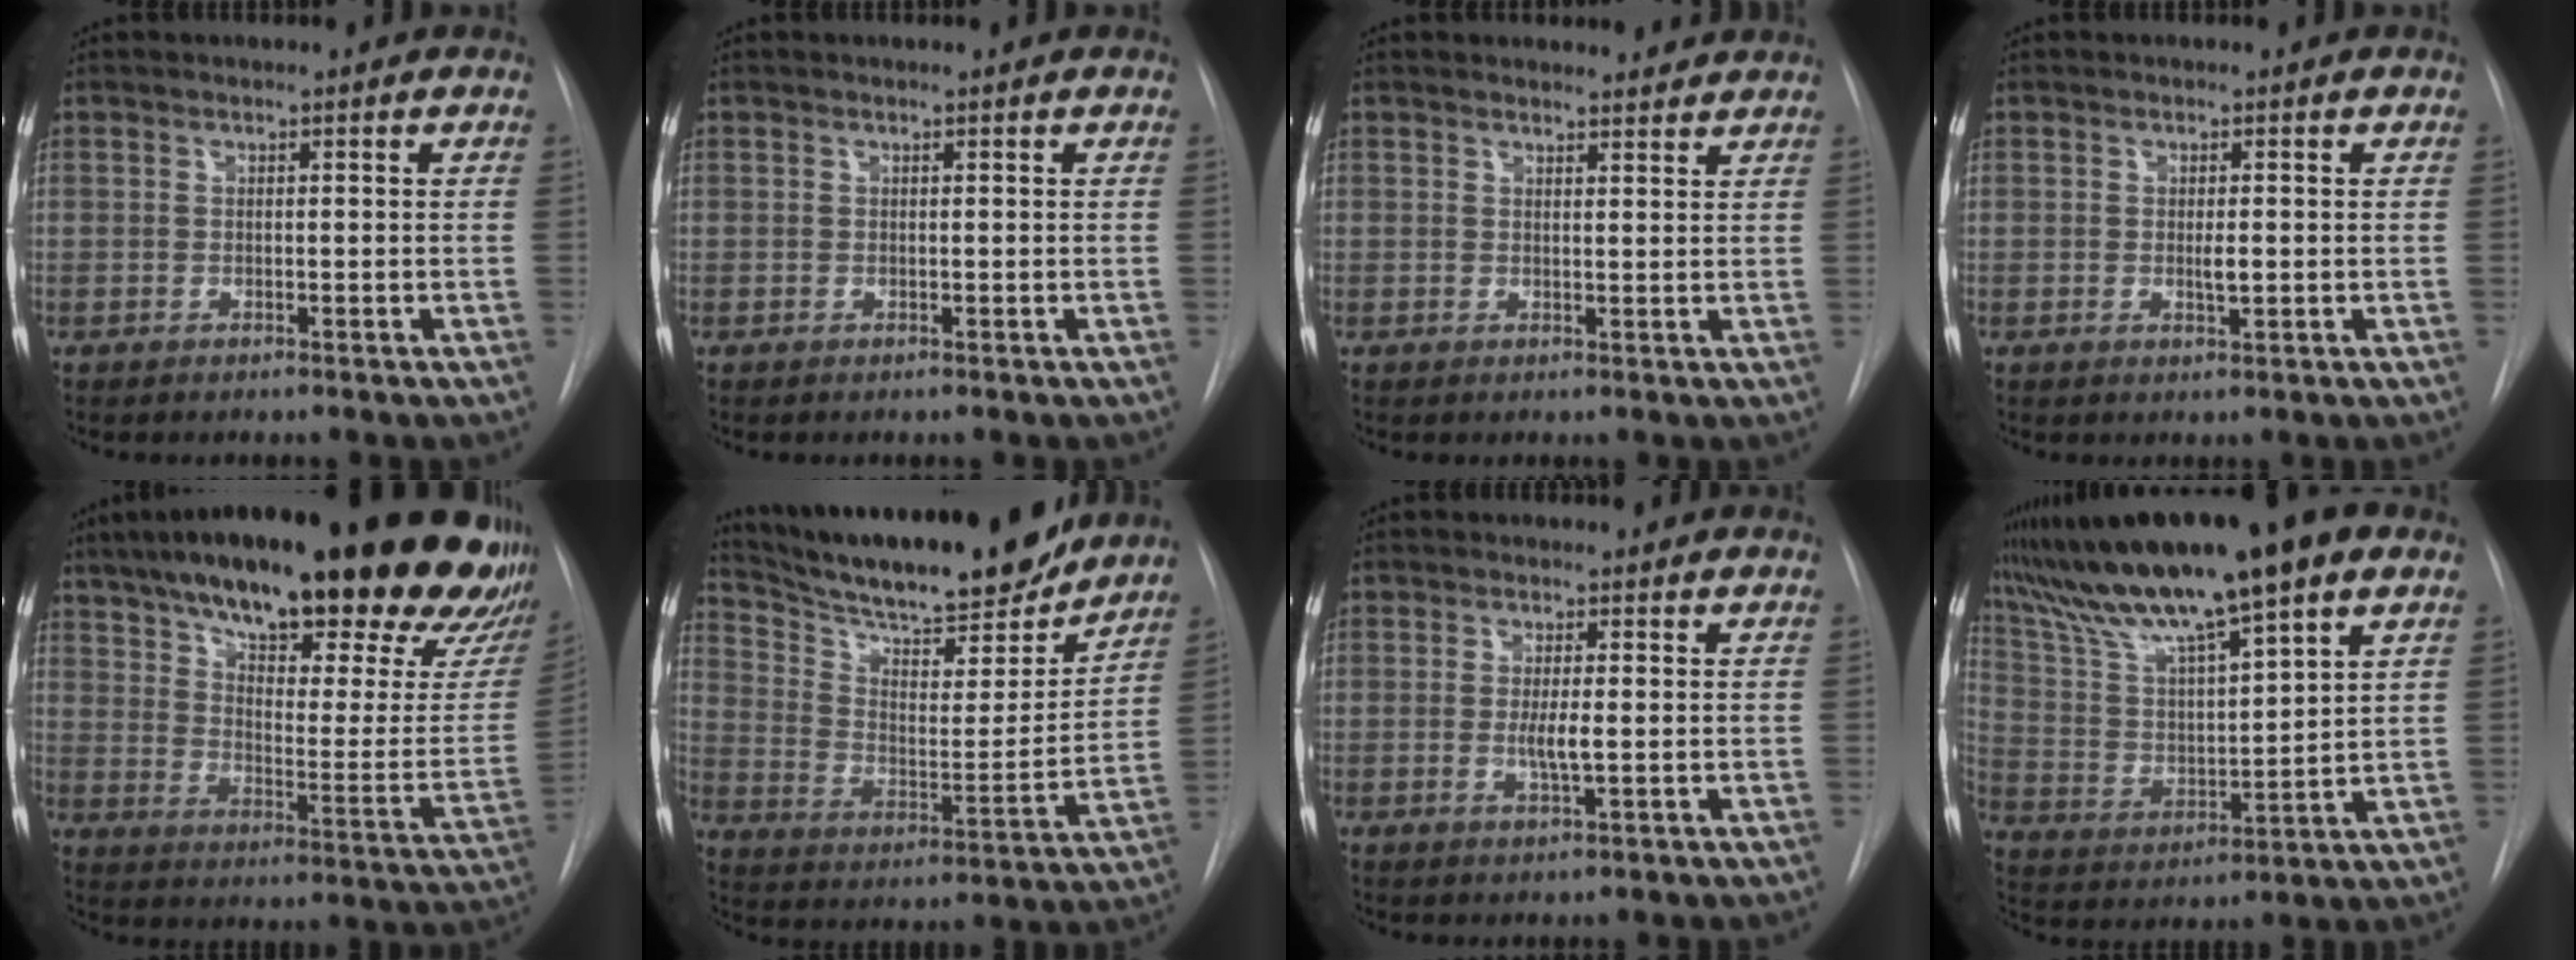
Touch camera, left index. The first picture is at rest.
{"total": 0.0}
{"total": 4.2, "force": [4.1, 1.0, 0.2], "torque": [-0.002, 0.000, 0.040]}
{"total": 1.6, "force": [-0.1, 0.4, 1.6], "torque": [-0.030, -0.004, 0.000]}
{"total": 36.8, "force": [27.6, 8.0, 23.0], "torque": [-0.275, -0.029, 0.373]}
{"total": 23.6, "force": [20.8, 3.8, 10.5], "torque": [-0.183, -0.019, 0.312]}
{"total": 3.0, "force": [-0.2, 0.3, 3.0], "torque": [-0.060, -0.007, -0.003]}
{"total": 18.5, "force": [13.7, 1.5, 12.4], "torque": [-0.217, 0.015, 0.244]}